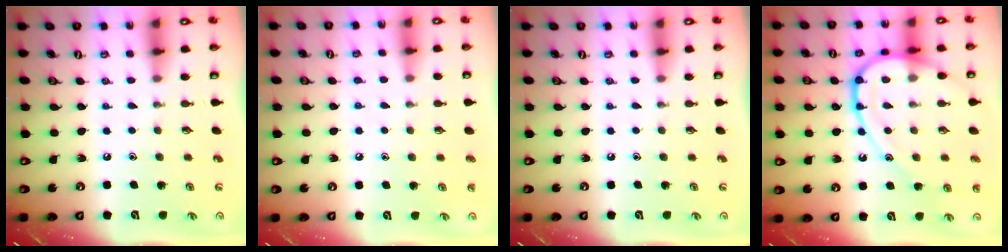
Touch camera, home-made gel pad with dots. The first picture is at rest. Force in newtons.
{"total": 4.9, "press": 4.9, "slide": 0.5}
{"total": 0.0}
{"total": 16.8, "press": 16.8, "slide": 1.5}